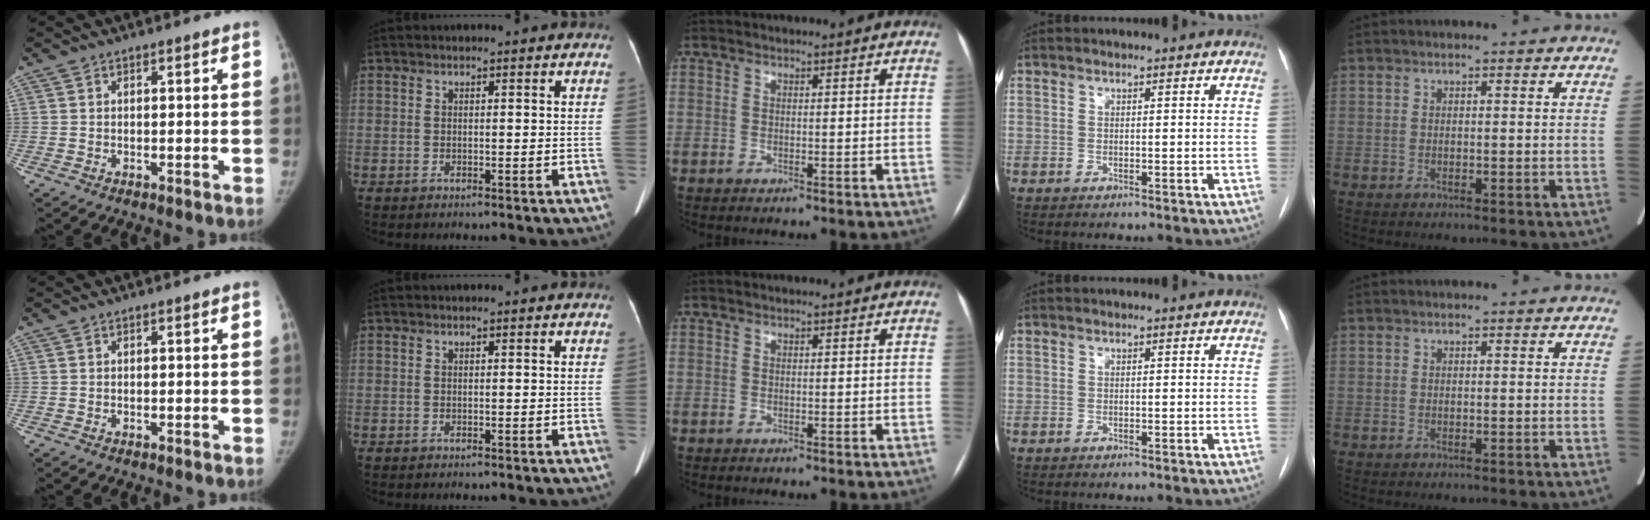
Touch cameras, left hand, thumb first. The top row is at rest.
{}